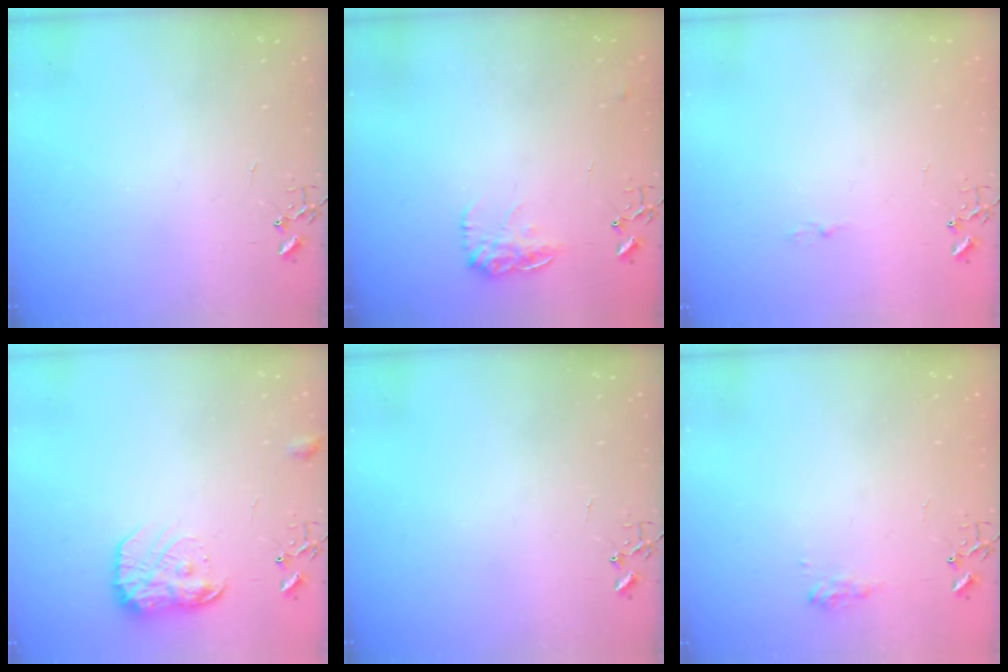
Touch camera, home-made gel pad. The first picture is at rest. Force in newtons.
{"total": 10.8, "press": 10.7, "slide": 0.6}
{"total": 3.4, "press": 3.4, "slide": 0.5}
{"total": 14.3, "press": 14.3, "slide": 0.9}
{"total": 0.0}
{"total": 7.7, "press": 7.7, "slide": 0.4}